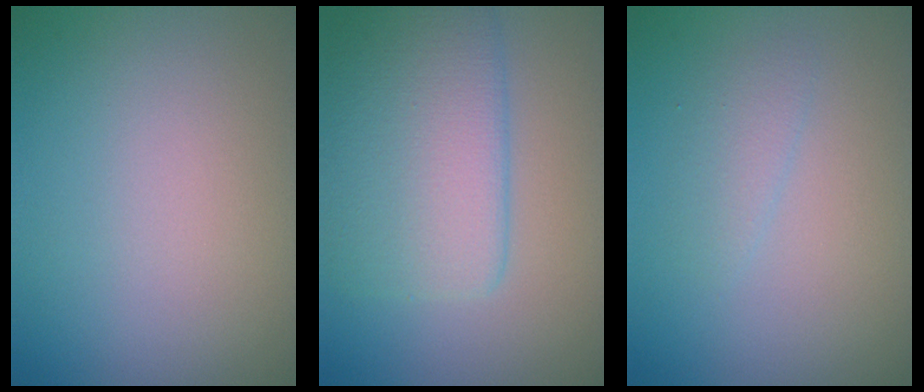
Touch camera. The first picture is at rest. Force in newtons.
{"total": 6.5, "press": 6.5, "slide": 0.1}
{"total": 1.3, "press": 1.3, "slide": 0.1}